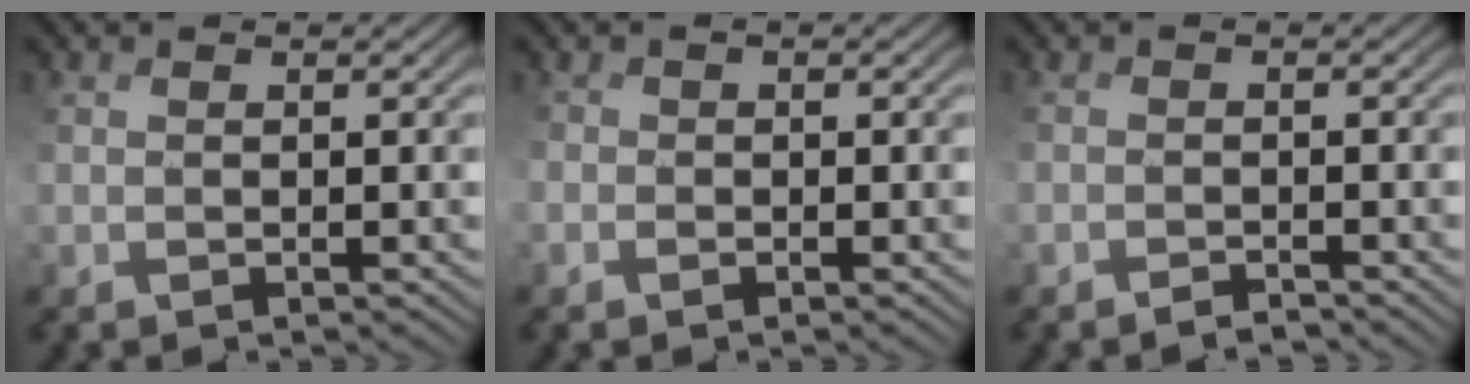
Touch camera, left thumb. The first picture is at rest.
{"total": 1.3, "force": [-0.5, 1.1, 0.6], "torque": [-0.014, 0.001, -0.006]}
{"total": 1.7, "force": [-1.7, 0.0, 0.4], "torque": [0.002, 0.003, -0.030]}